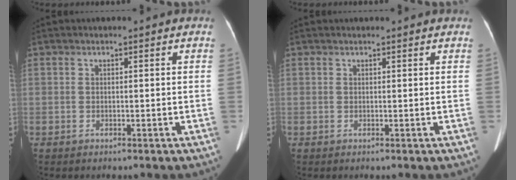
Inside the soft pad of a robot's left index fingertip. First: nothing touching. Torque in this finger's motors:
{"motor_torque": [0.03, 0.01, -0.09, -0.01]}